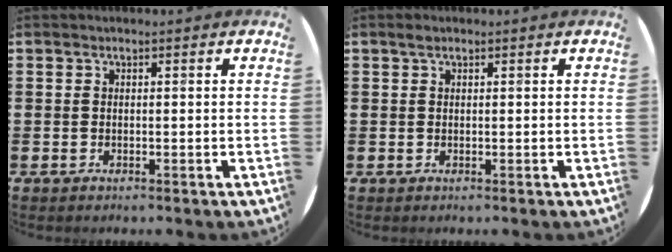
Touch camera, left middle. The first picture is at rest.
{"total": 0.8, "force": [0.6, 0.5, 0.3], "torque": [0.000, 0.000, 0.009]}